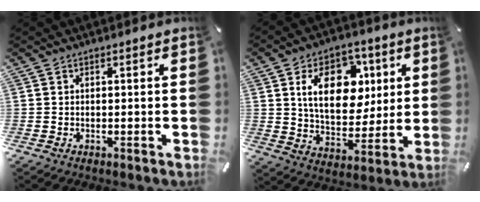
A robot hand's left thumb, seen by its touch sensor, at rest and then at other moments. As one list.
[{"total": 16.7, "force": [5.4, 11.6, 10.7], "torque": [-0.159, 0.000, 0.097]}]